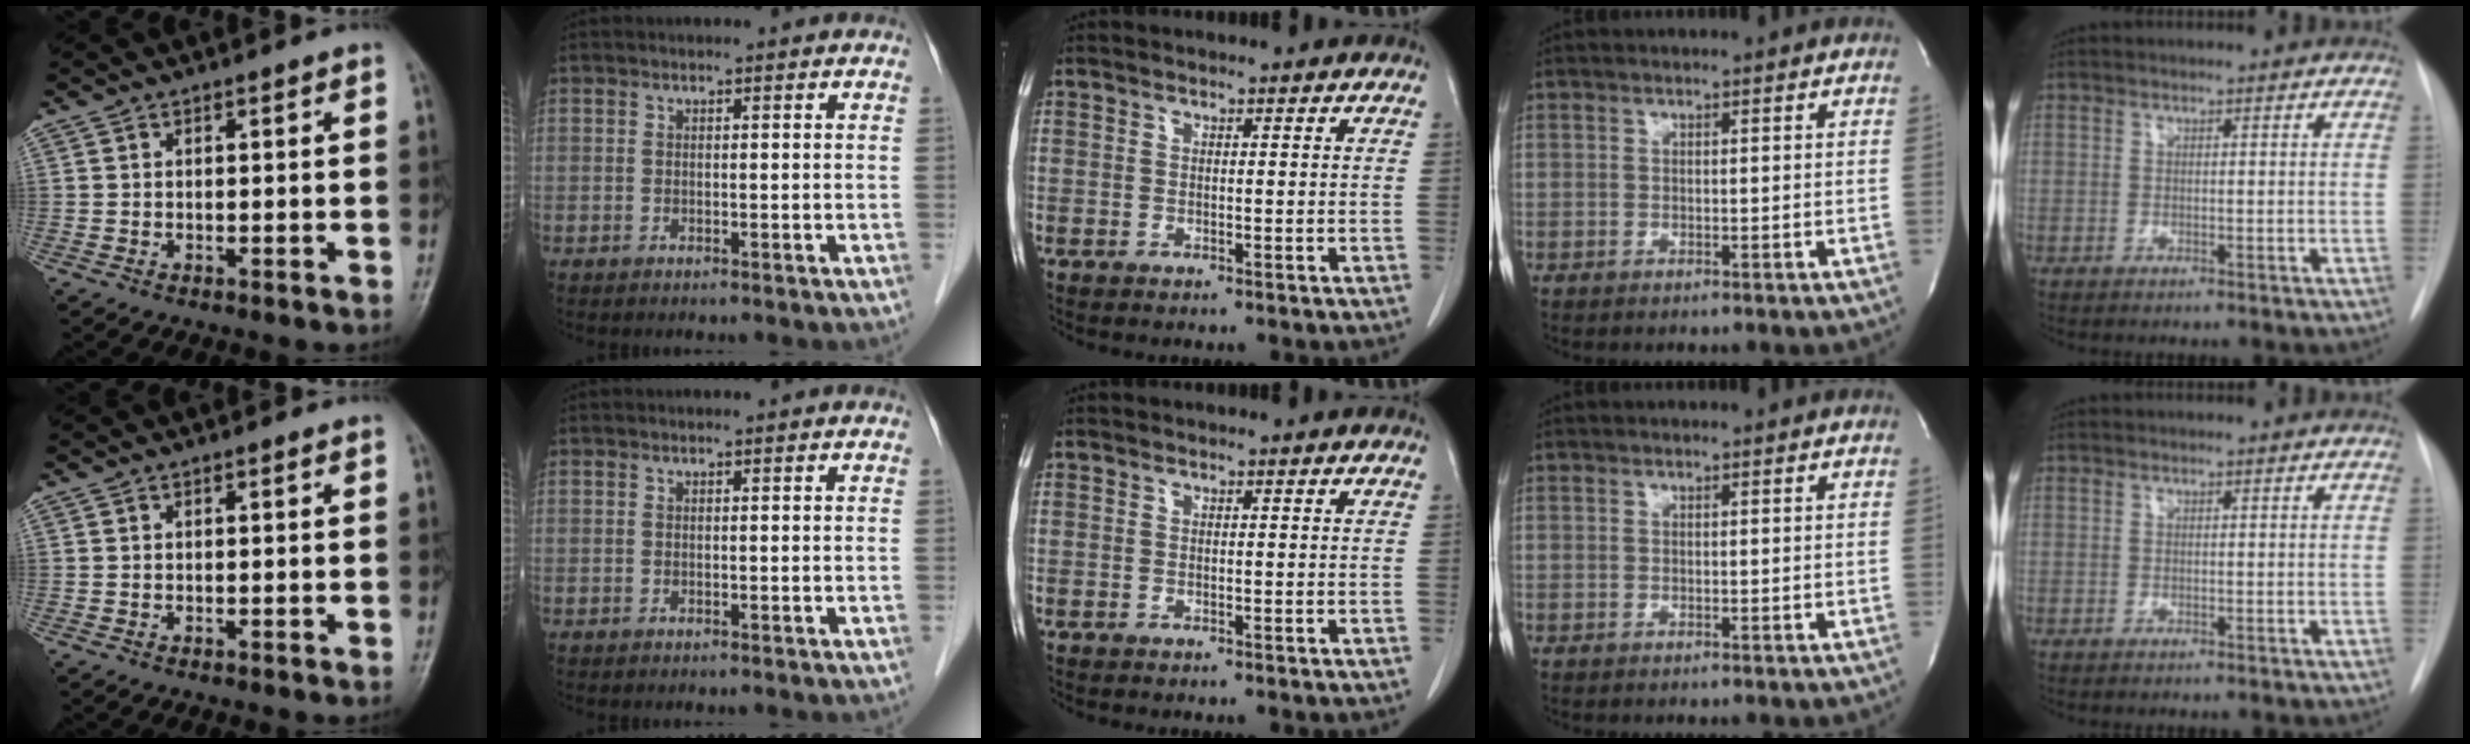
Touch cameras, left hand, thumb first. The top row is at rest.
{}